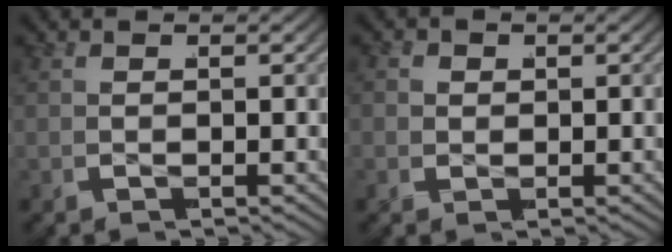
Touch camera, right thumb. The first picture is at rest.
{"total": 1.3, "force": [-0.1, 1.2, 0.4], "torque": [-0.012, -0.005, 0.001]}